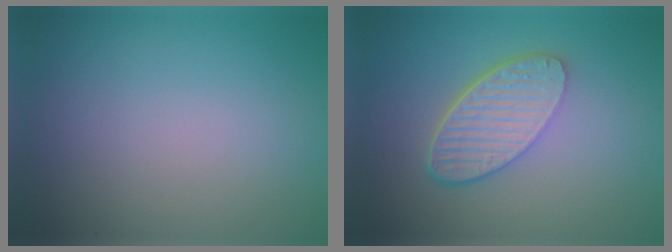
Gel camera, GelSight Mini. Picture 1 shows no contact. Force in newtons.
{"total": 5.9, "press": 4.2, "slide": 4.1}